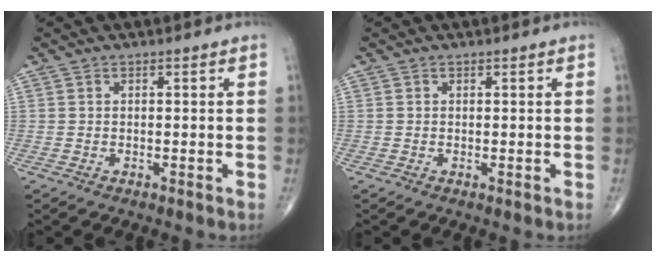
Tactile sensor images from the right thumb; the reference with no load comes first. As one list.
[{"total": 0.0}]